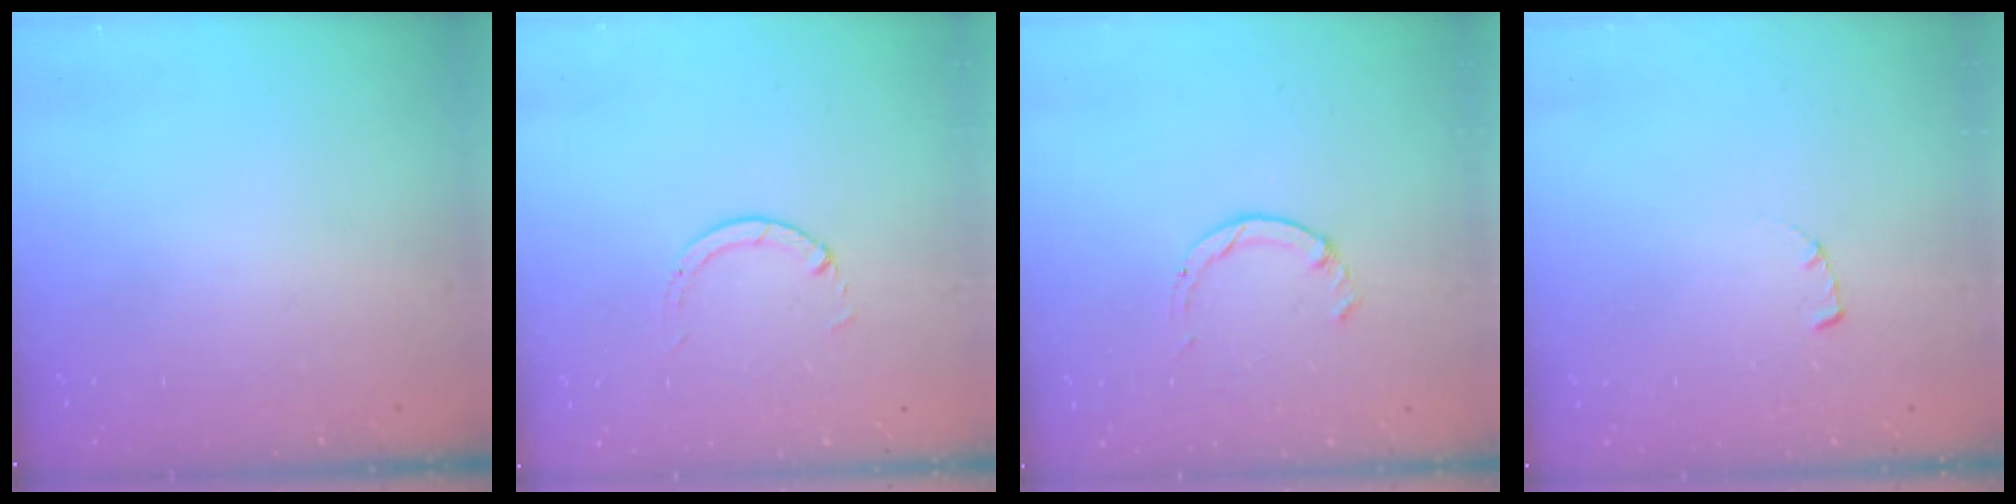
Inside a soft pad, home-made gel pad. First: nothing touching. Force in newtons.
{"total": 1.3, "press": 1.3, "slide": 0.2}
{"total": 1.4, "press": 1.4, "slide": 0.2}
{"total": 1.7, "press": 1.7, "slide": 0.2}